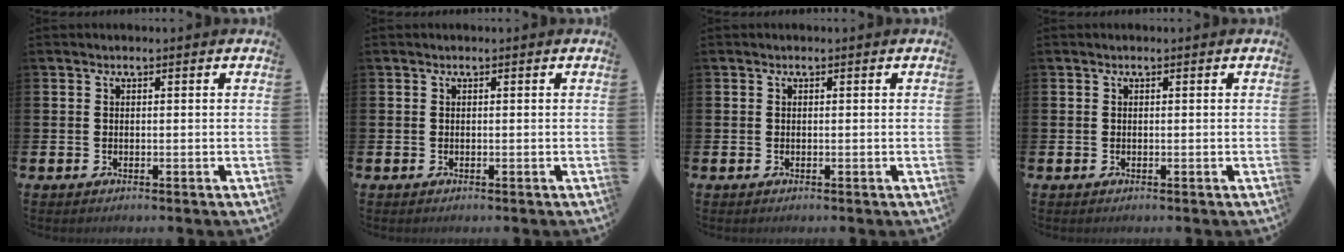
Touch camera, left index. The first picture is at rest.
{"total": 0.0}
{"total": 0.0}
{"total": 0.0}